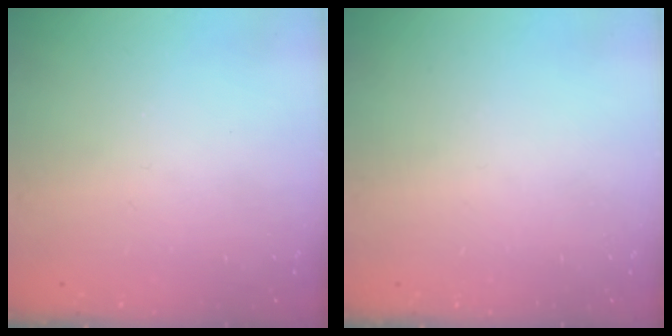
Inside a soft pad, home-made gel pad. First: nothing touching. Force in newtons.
{"total": 0.0}